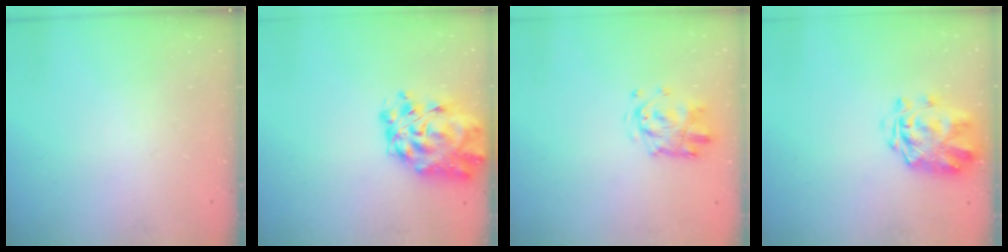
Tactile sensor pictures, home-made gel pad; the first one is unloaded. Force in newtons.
{"total": 13.2, "press": 12.5, "slide": 4.2}
{"total": 3.2, "press": 3.1, "slide": 0.5}
{"total": 3.2, "press": 2.9, "slide": 1.5}